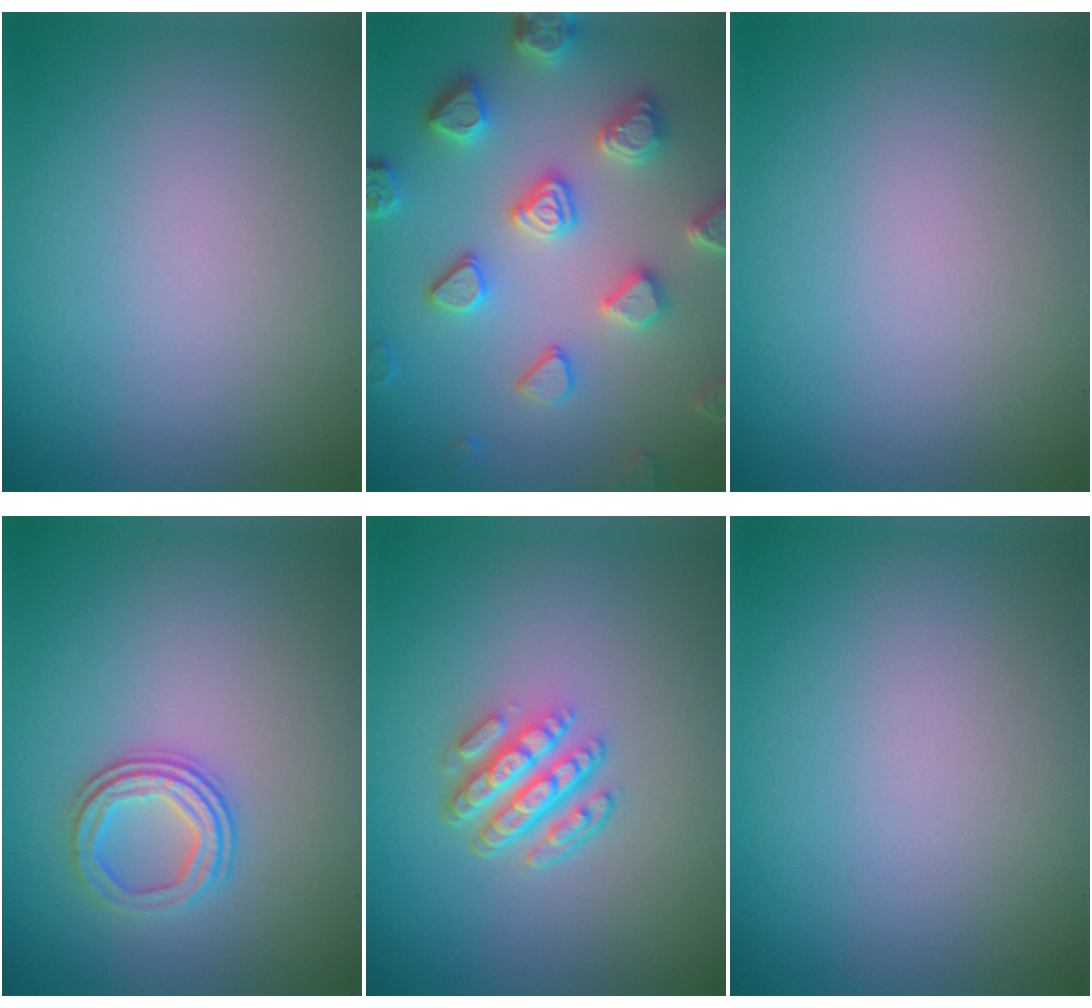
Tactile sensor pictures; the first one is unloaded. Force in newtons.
{"total": 5.5, "press": 4.9, "slide": 2.5}
{"total": 0.0}
{"total": 2.7, "press": 2.3, "slide": 1.4}
{"total": 4.5, "press": 3.1, "slide": 3.2}
{"total": 0.0}